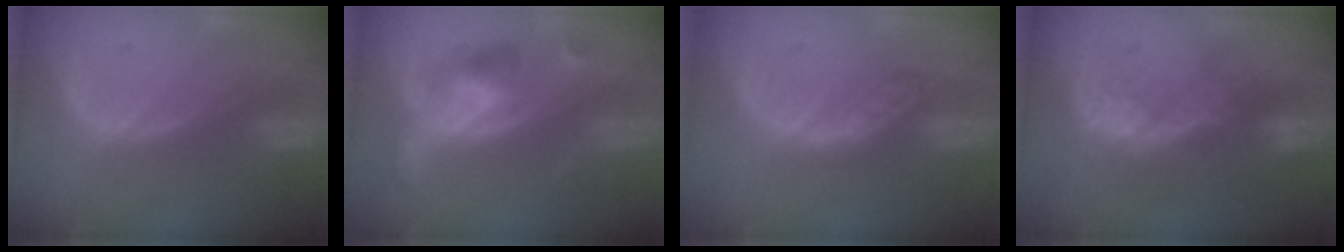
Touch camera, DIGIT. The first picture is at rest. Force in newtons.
{"total": 5.8, "press": 5.8, "slide": 0.2}
{"total": 4.6, "press": 4.5, "slide": 1.0}
{"total": 6.8, "press": 5.8, "slide": 3.4}